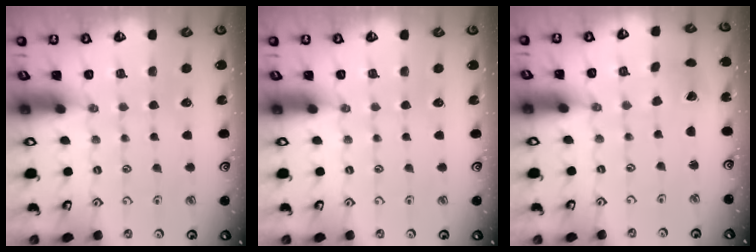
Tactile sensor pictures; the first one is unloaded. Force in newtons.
{"total": 0.0}
{"total": 2.9, "press": 2.9, "slide": 0.2}